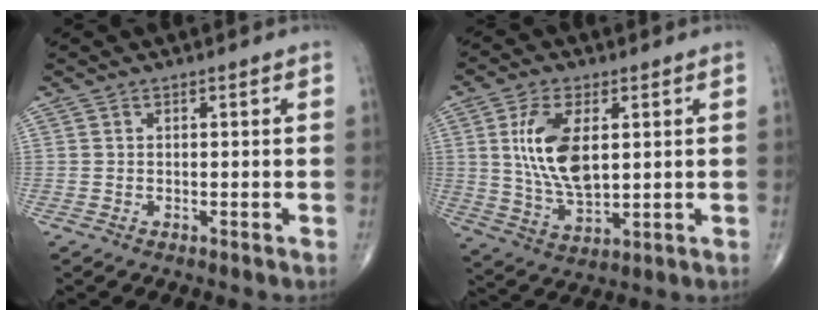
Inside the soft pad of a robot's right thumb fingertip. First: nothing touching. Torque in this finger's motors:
{"motor_torque": [-0.49, 1.81, 1.11, 0.05, 0.38]}